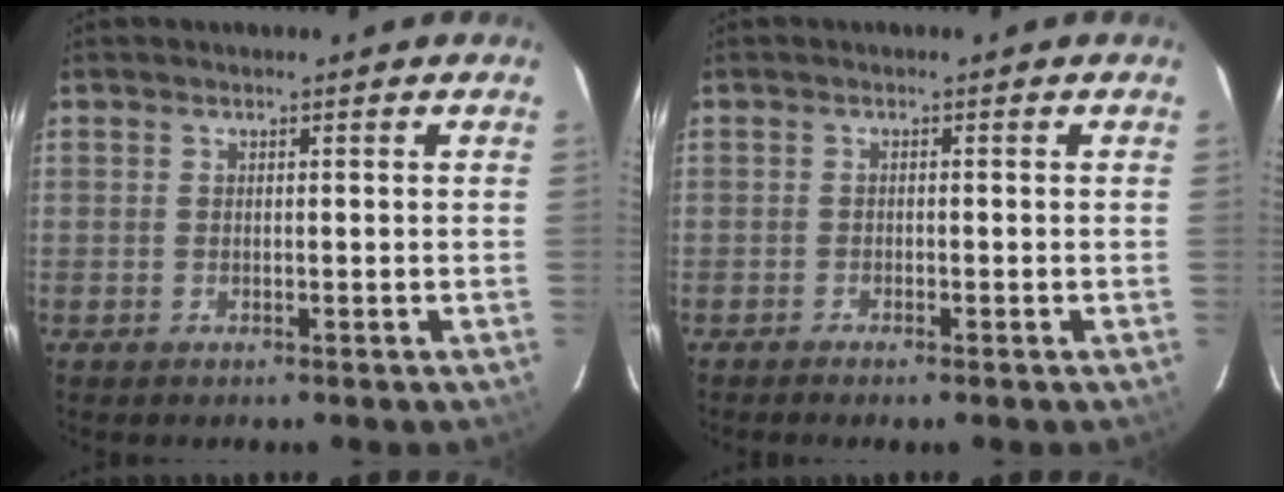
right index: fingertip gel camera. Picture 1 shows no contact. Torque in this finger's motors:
{"motor_torque": [0.68, -0.47, 0.14, 0.02]}